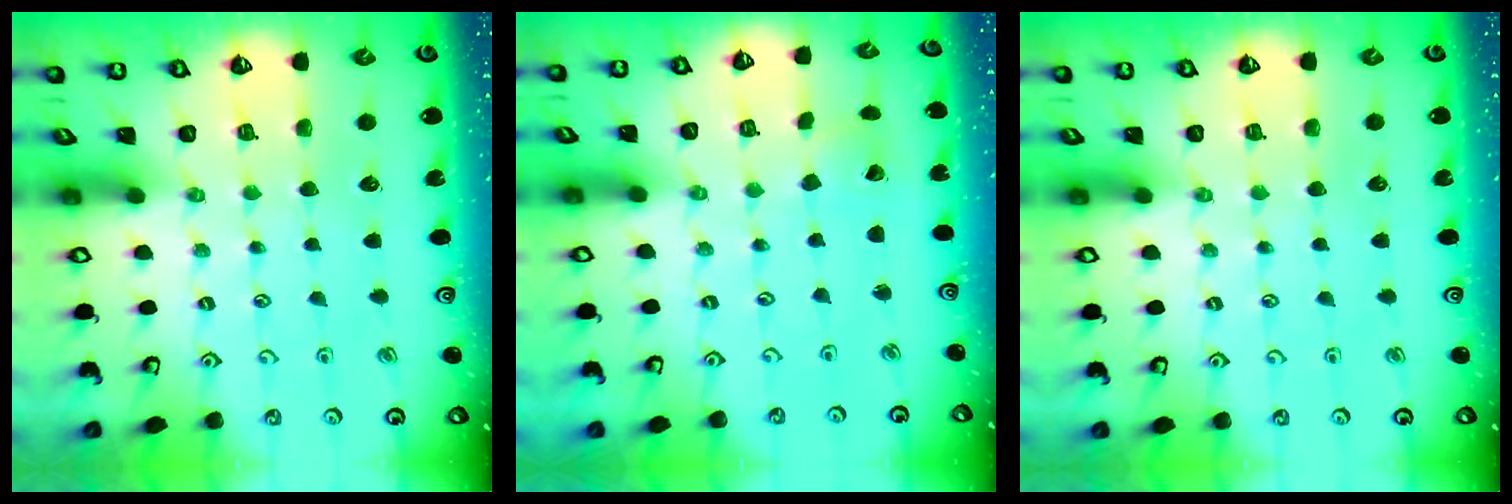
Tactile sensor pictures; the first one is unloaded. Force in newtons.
{"total": 2.3, "press": 2.3, "slide": 0.2}
{"total": 0.0}